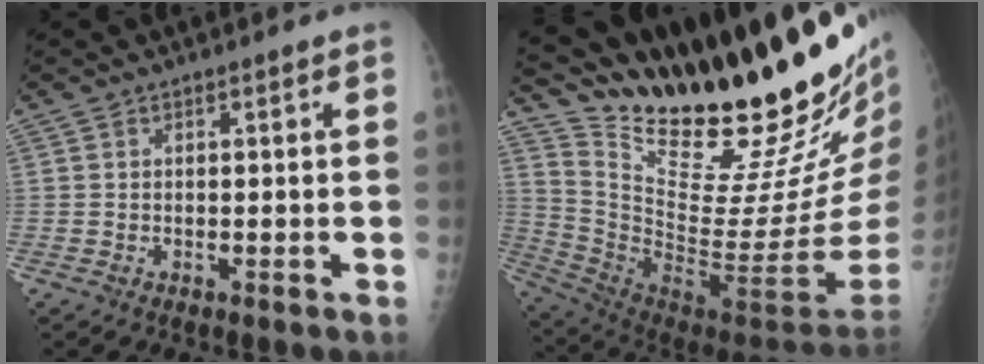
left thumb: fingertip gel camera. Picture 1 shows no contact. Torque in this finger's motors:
{"motor_torque": [2.93, -0.93, 1.34, -1.43, 0.09]}